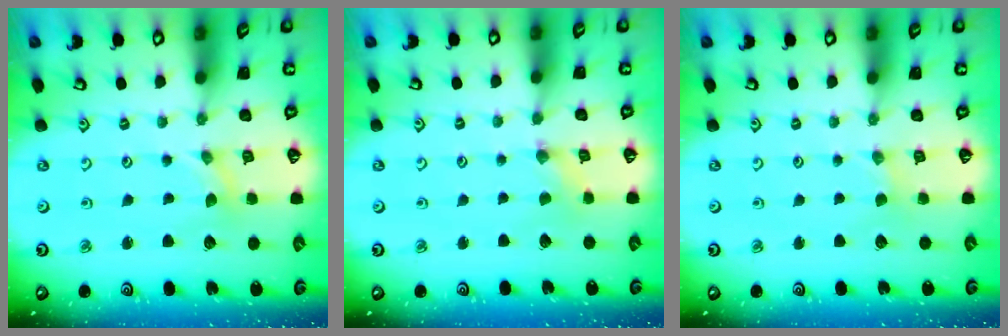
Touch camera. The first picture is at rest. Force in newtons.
{"total": 0.7, "press": 0.7, "slide": 0.2}
{"total": 0.0}